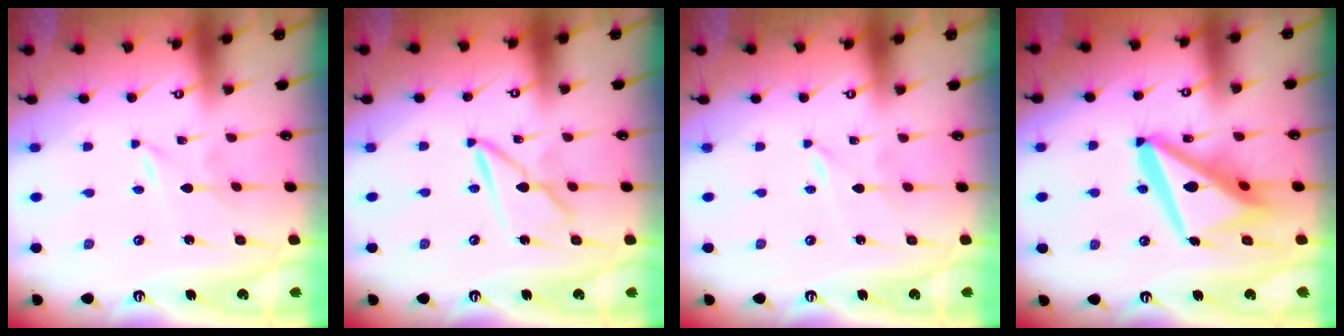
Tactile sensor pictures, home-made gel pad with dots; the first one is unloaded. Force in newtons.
{"total": 6.9, "press": 6.9, "slide": 0.5}
{"total": 0.0}
{"total": 17.9, "press": 17.7, "slide": 2.1}